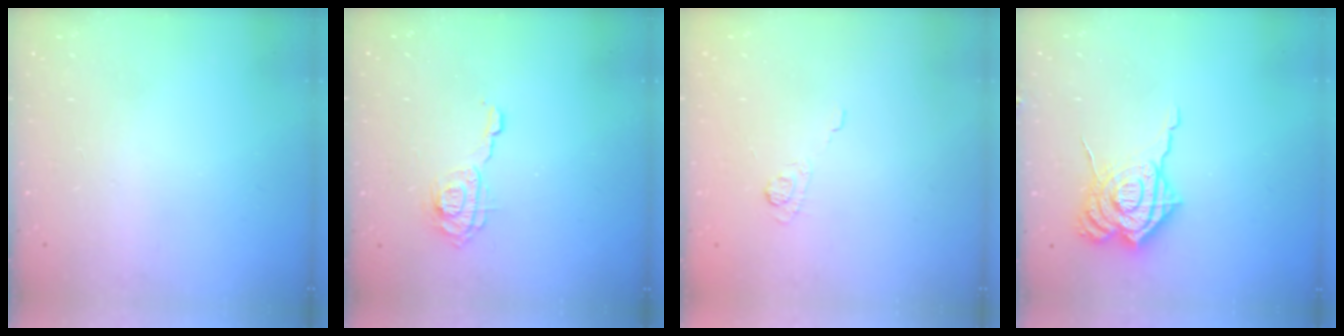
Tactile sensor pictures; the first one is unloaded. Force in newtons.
{"total": 9.5, "press": 9.4, "slide": 0.6}
{"total": 3.6, "press": 3.3, "slide": 1.5}
{"total": 16.1, "press": 16.0, "slide": 1.7}